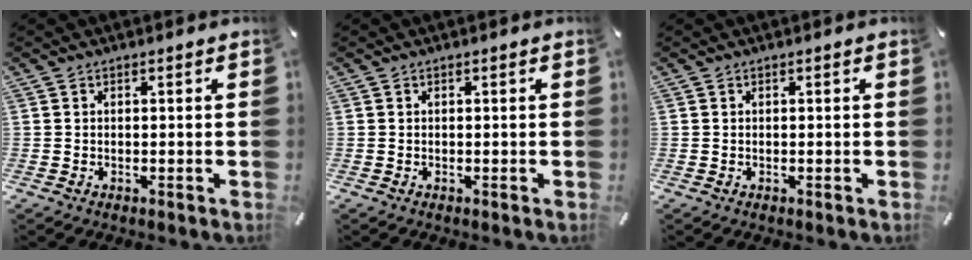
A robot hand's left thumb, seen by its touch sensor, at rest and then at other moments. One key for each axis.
{"total": 0.0}
{"total": 0.0}